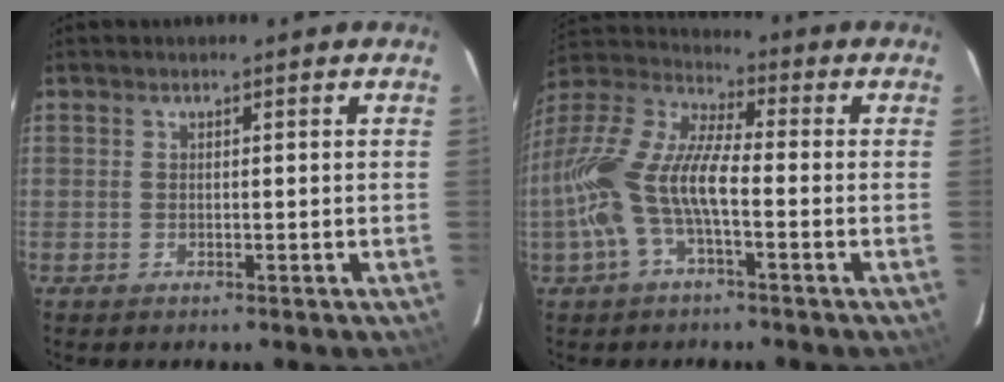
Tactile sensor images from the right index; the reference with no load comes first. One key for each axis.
{"total": 16.4, "fx": -3.9, "fy": 5.9, "fz": 14.8, "tx": -0.302, "ty": 0.000, "tz": -0.083}